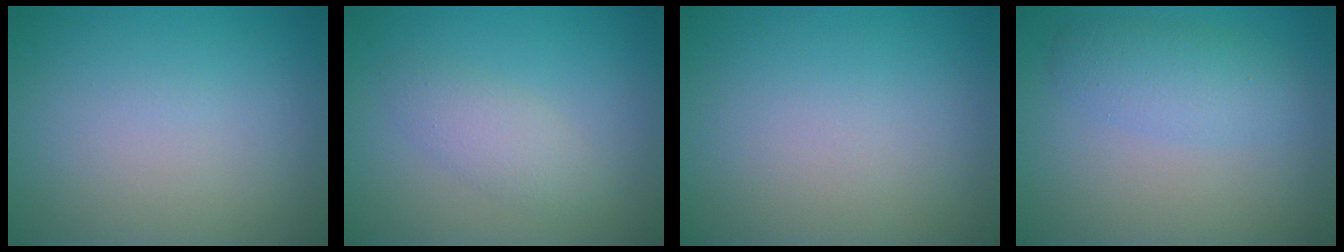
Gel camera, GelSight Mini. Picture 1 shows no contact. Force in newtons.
{"total": 2.2, "press": 2.2, "slide": 0.0}
{"total": 0.0}
{"total": 3.0, "press": 3.0, "slide": 0.1}